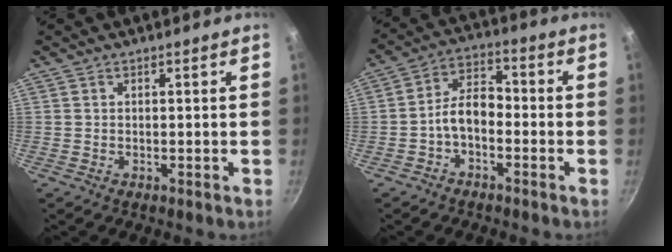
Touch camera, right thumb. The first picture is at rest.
{"total": 6.9, "force": [-2.4, 4.1, 4.9], "torque": [-0.074, 0.040, -0.054]}